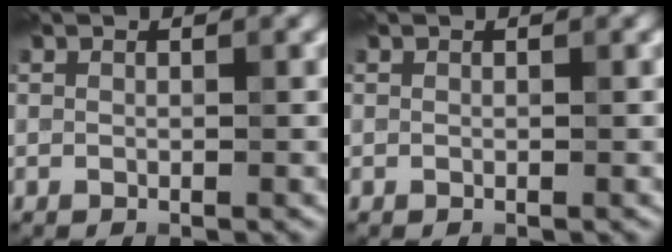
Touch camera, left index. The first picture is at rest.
{"total": 0.0}